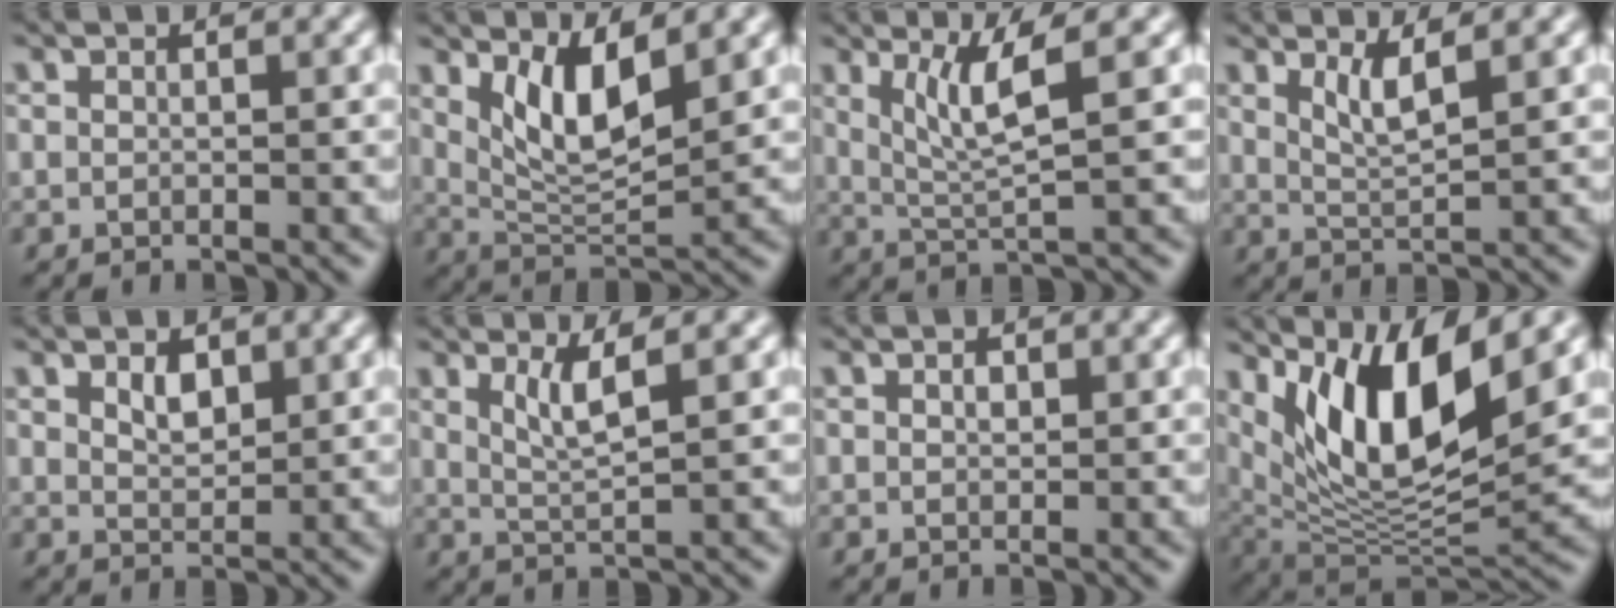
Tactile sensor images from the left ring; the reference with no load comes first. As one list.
[{"total": 5.3, "force": [2.4, 1.8, 4.4], "torque": [-0.089, -0.015, 0.051]}, {"total": 4.2, "force": [1.6, 0.6, 3.8], "torque": [-0.080, -0.006, 0.039]}, {"total": 2.6, "force": [1.5, 0.5, 2.1], "torque": [-0.038, -0.008, 0.032]}, {"total": 1.9, "force": [1.0, 1.0, 1.2], "torque": [-0.023, -0.002, 0.022]}, {"total": 2.9, "force": [1.4, 0.5, 2.5], "torque": [-0.048, -0.006, 0.031]}, {"total": 0.8, "force": [0.3, 0.5, 0.5], "torque": [-0.010, 0.001, 0.004]}, {"total": 10.3, "force": [5.1, 3.3, 8.3], "torque": [-0.146, -0.014, 0.102]}]